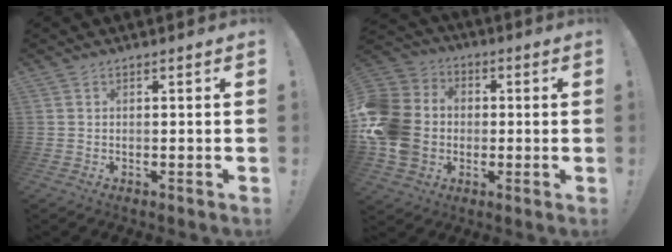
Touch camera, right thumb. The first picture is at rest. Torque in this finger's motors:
{"motor_torque": [0.66, 0.52, 0.65, 0.10, 0.27]}